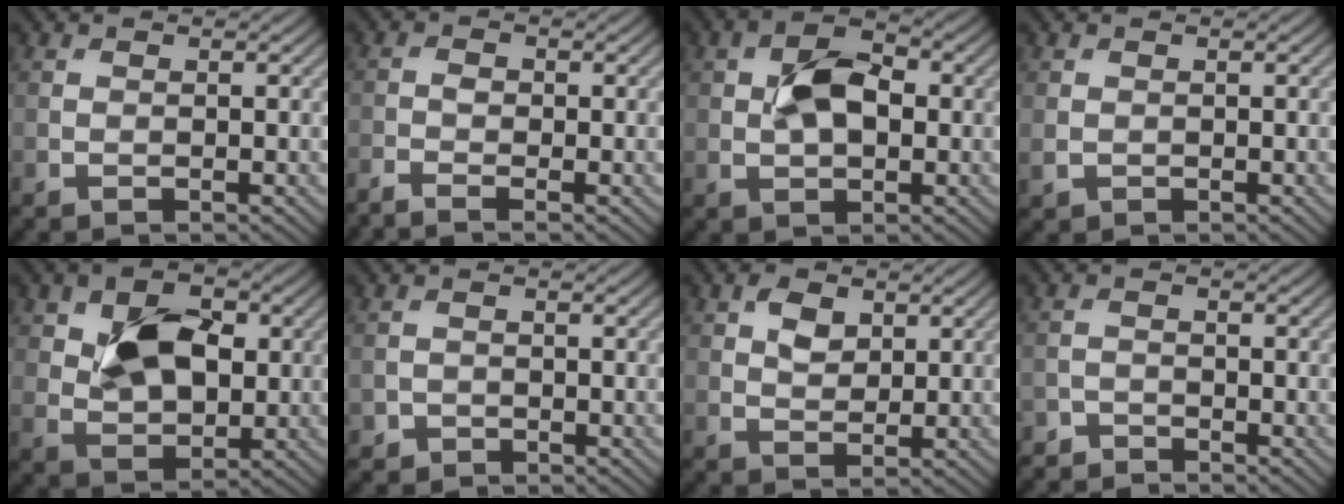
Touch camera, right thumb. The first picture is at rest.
{"total": 2.1, "force": [-1.5, 0.4, 1.3], "torque": [-0.031, -0.002, -0.039]}
{"total": 6.2, "force": [0.5, 3.7, 4.9], "torque": [-0.093, 0.004, 0.004]}
{"total": 1.3, "force": [0.0, 1.2, 0.6], "torque": [-0.018, -0.006, 0.001]}
{"total": 8.6, "force": [1.8, 5.6, 6.3], "torque": [-0.117, 0.003, 0.031]}
{"total": 1.3, "force": [-0.8, 1.0, 0.1], "torque": [0.003, -0.002, -0.018]}
{"total": 3.0, "force": [1.3, 2.0, 1.9], "torque": [-0.037, 0.000, 0.023]}
{"total": 2.2, "force": [-2.1, 0.6, 0.0], "torque": [0.004, 0.000, -0.047]}